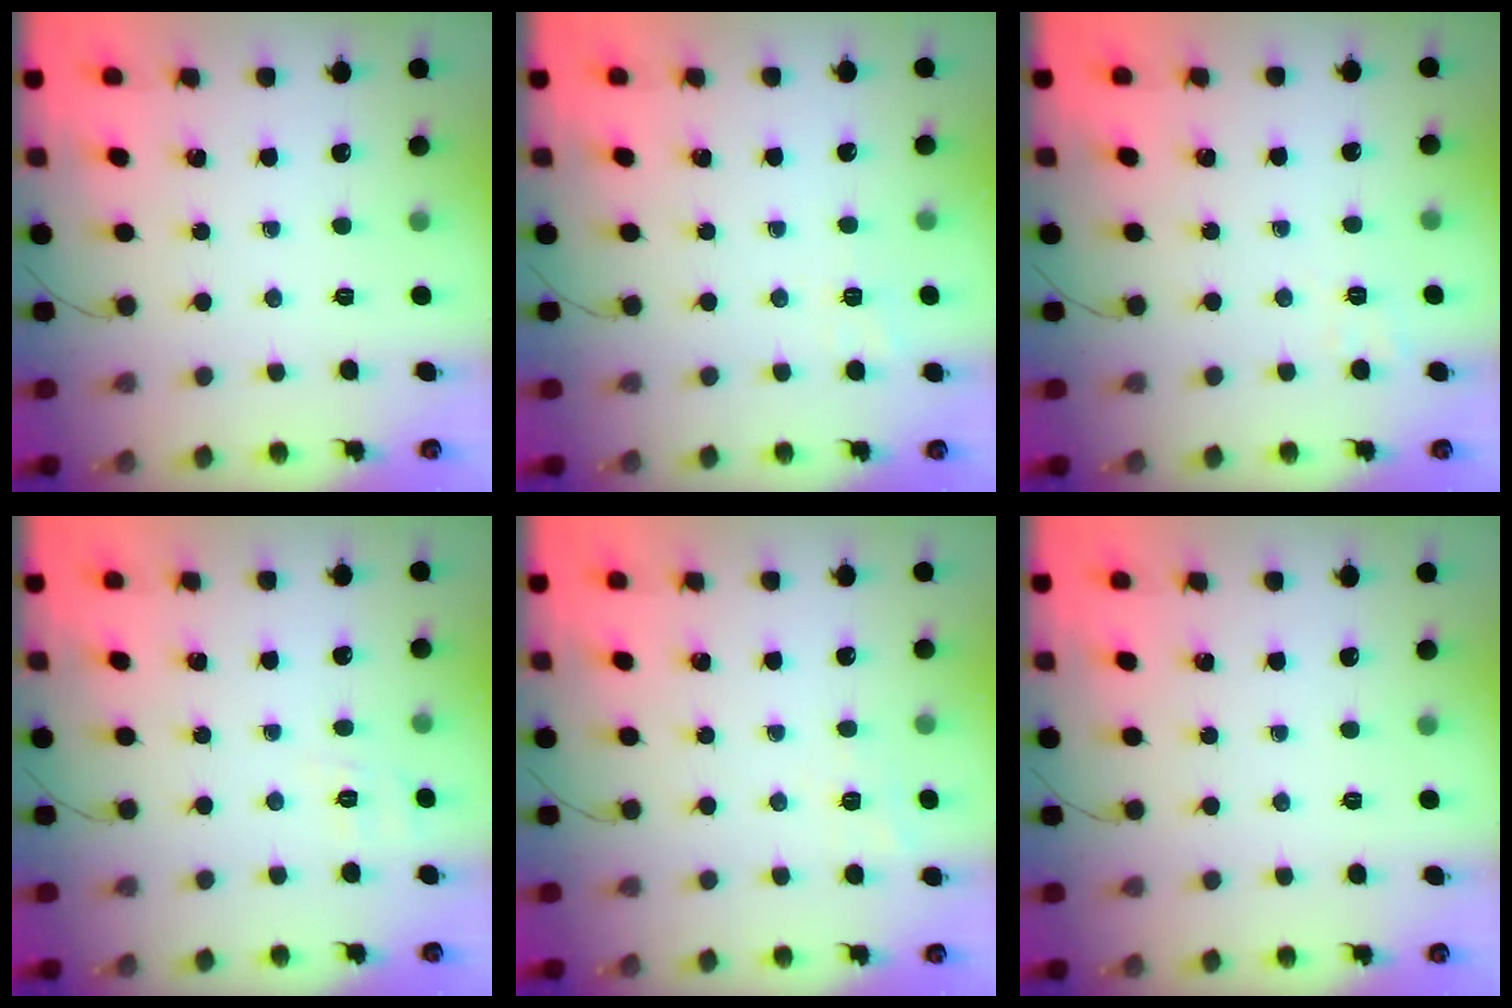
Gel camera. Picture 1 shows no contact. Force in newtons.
{"total": 2.8, "press": 2.2, "slide": 1.8}
{"total": 2.9, "press": 2.3, "slide": 1.9}
{"total": 3.2, "press": 2.6, "slide": 1.9}
{"total": 7.8, "press": 7.6, "slide": 1.7}
{"total": 0.0}